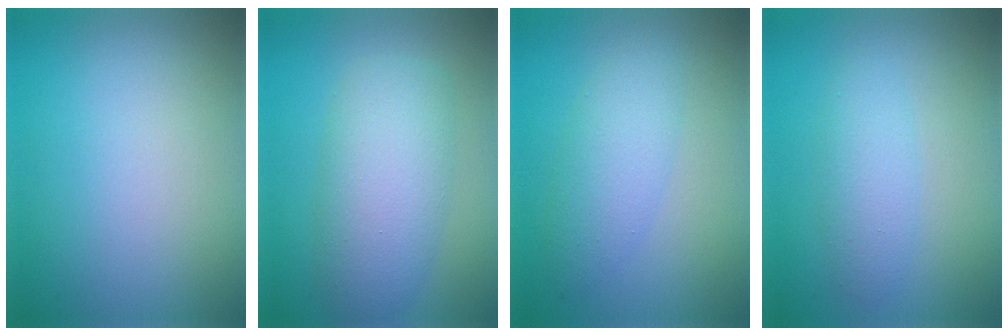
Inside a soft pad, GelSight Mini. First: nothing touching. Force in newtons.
{"total": 6.1, "press": 6.1, "slide": 0.1}
{"total": 3.2, "press": 3.2, "slide": 0.1}
{"total": 2.4, "press": 2.4, "slide": 0.0}